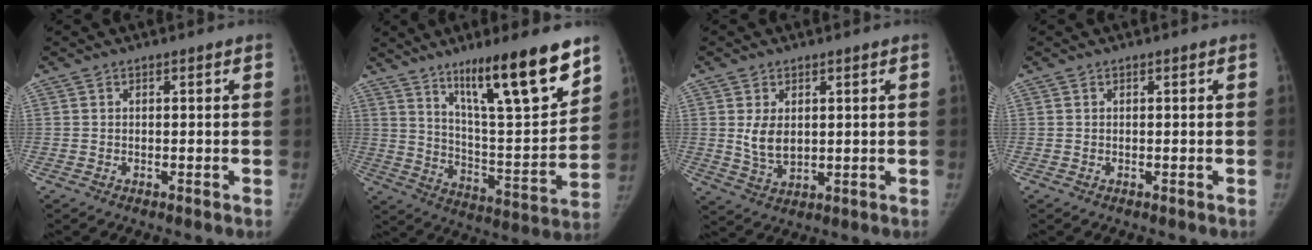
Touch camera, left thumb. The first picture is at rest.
{"total": 21.7, "force": [13.9, 3.9, 16.2], "torque": [-0.227, -0.075, 0.232]}
{"total": 5.8, "force": [1.3, 3.8, 4.1], "torque": [-0.061, -0.017, 0.036]}
{"total": 0.0}